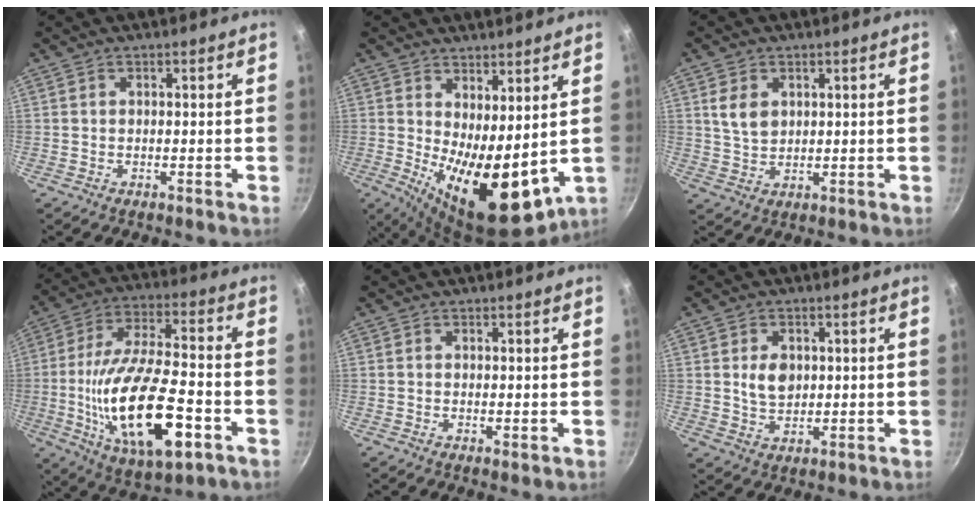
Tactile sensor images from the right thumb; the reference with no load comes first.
{"total": 14.8, "force": [0.9, 6.3, 13.4], "torque": [-0.177, -0.026, 0.032]}
{"total": 5.3, "force": [1.6, 3.8, 3.3], "torque": [-0.052, -0.007, 0.035]}
{"total": 22.8, "force": [-6.3, 9.1, 19.9], "torque": [-0.356, 0.018, -0.104]}
{"total": 0.7, "force": [0.1, 0.2, 0.7], "torque": [-0.010, -0.005, 0.000]}
{"total": 5.3, "force": [1.0, 3.8, 3.5], "torque": [-0.045, -0.010, 0.020]}